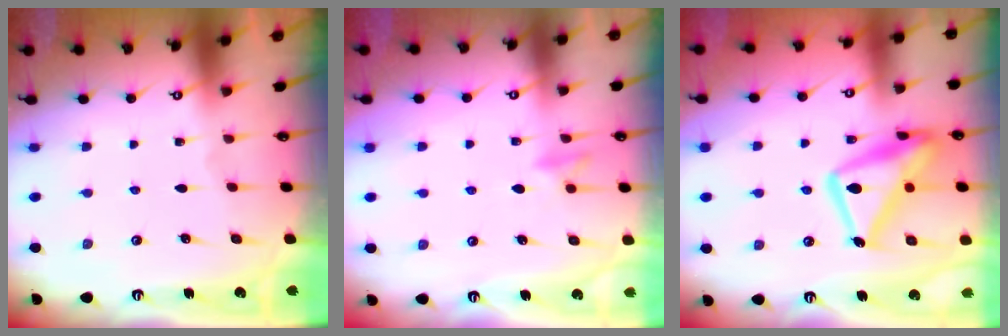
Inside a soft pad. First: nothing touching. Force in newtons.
{"total": 8.4, "press": 8.3, "slide": 1.7}
{"total": 18.5, "press": 18.4, "slide": 1.6}